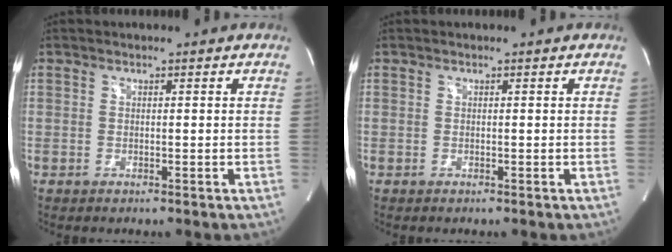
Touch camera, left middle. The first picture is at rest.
{"total": 0.0}